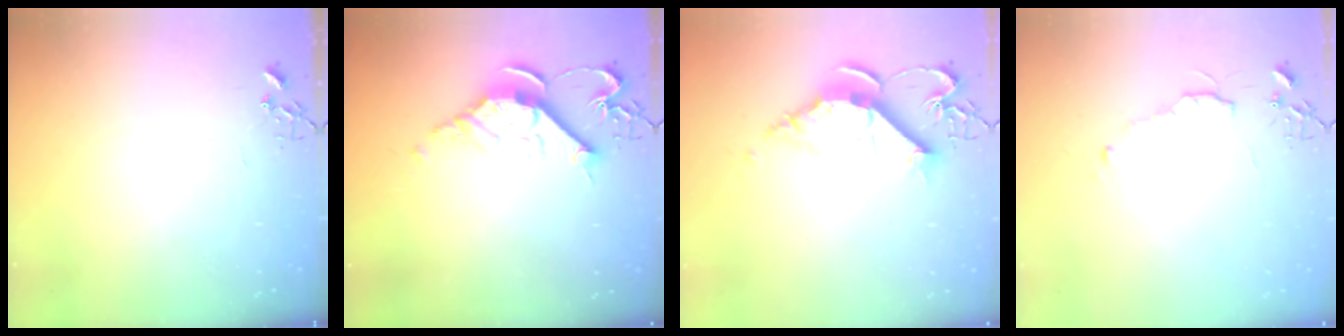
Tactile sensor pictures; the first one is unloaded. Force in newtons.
{"total": 11.9, "press": 11.9, "slide": 1.0}
{"total": 12.6, "press": 12.5, "slide": 1.3}
{"total": 6.2, "press": 6.1, "slide": 0.8}